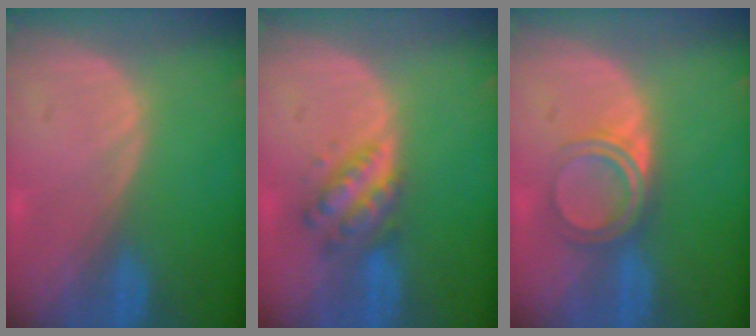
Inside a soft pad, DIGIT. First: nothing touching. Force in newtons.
{"total": 5.2, "press": 5.2, "slide": 0.1}
{"total": 4.9, "press": 4.4, "slide": 2.2}